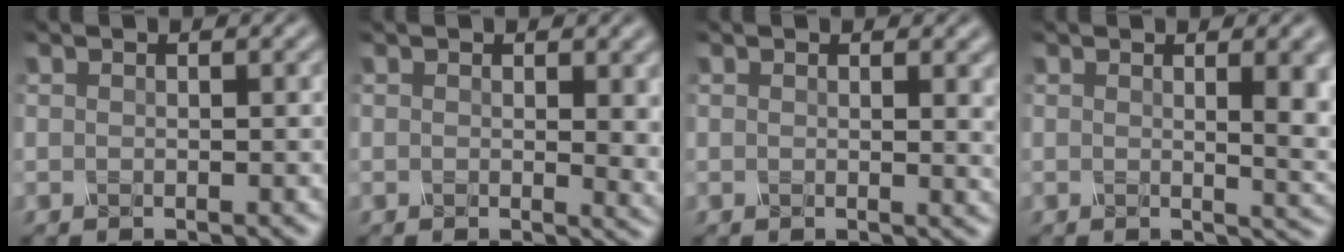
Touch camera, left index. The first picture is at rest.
{"total": 3.2, "force": [0.9, 1.1, 2.9], "torque": [-0.030, -0.003, 0.017]}
{"total": 2.3, "force": [1.1, 0.9, 1.8], "torque": [-0.015, -0.001, 0.017]}
{"total": 5.7, "force": [1.0, 1.9, 5.3], "torque": [-0.043, -0.006, 0.019]}